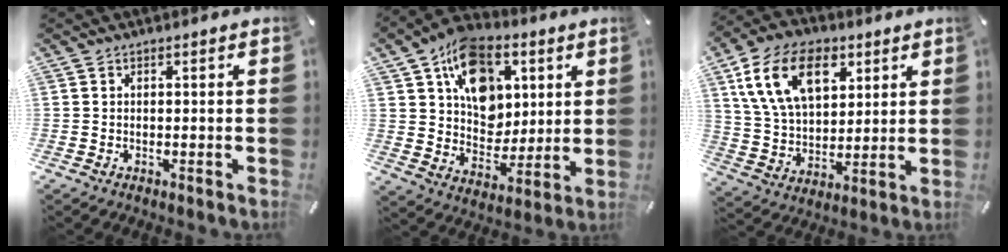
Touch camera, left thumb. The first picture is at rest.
{"total": 14.9, "force": [6.3, 11.6, 7.0], "torque": [-0.114, -0.031, 0.120]}
{"total": 16.4, "force": [6.9, 10.8, 10.3], "torque": [-0.205, -0.007, 0.126]}